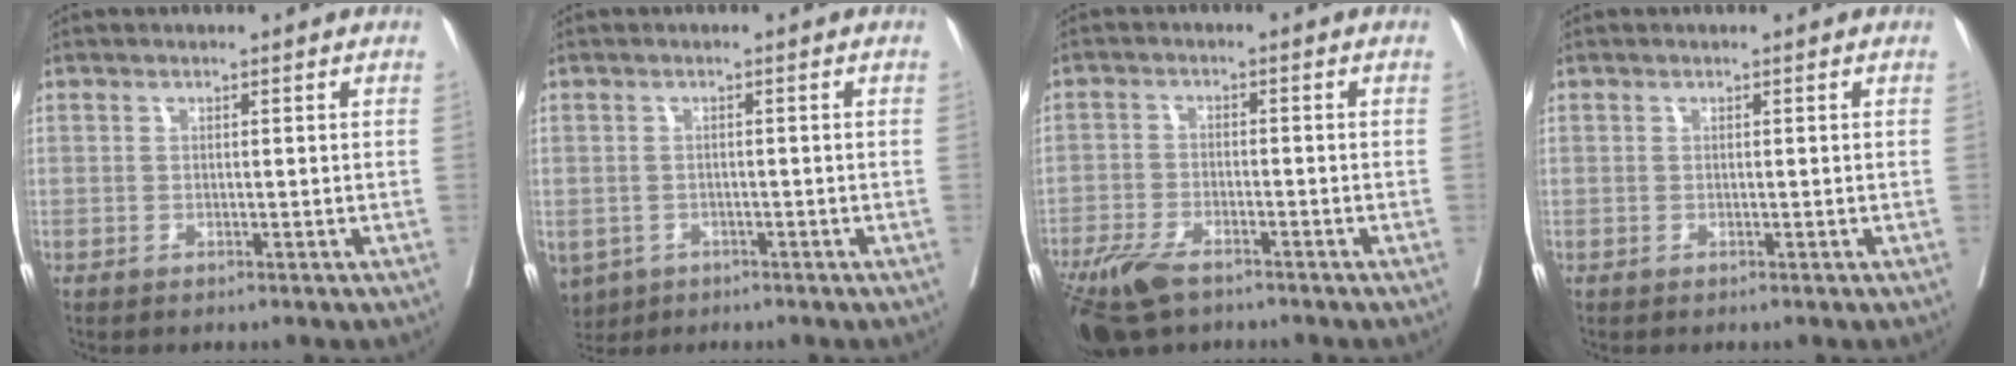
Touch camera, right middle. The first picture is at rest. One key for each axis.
{"total": 6.5, "fx": -3.4, "fy": 5.1, "fz": 2.1, "tx": -0.057, "ty": -0.002, "tz": -0.049}
{"total": 9.4, "fx": -6.8, "fy": 3.3, "fz": 5.6, "tx": -0.106, "ty": -0.018, "tz": -0.119}
{"total": 0.0}